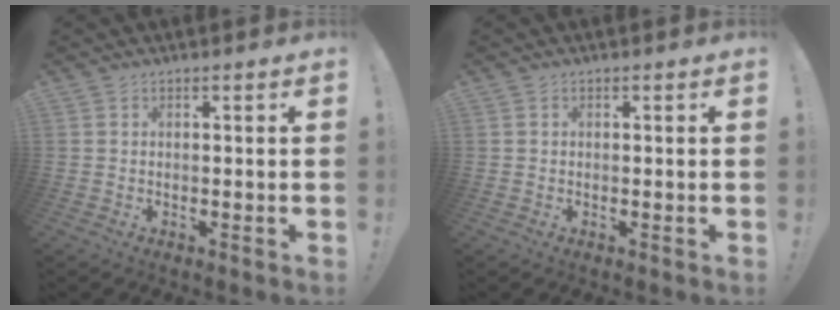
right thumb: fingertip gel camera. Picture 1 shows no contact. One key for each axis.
{"total": 0.0}